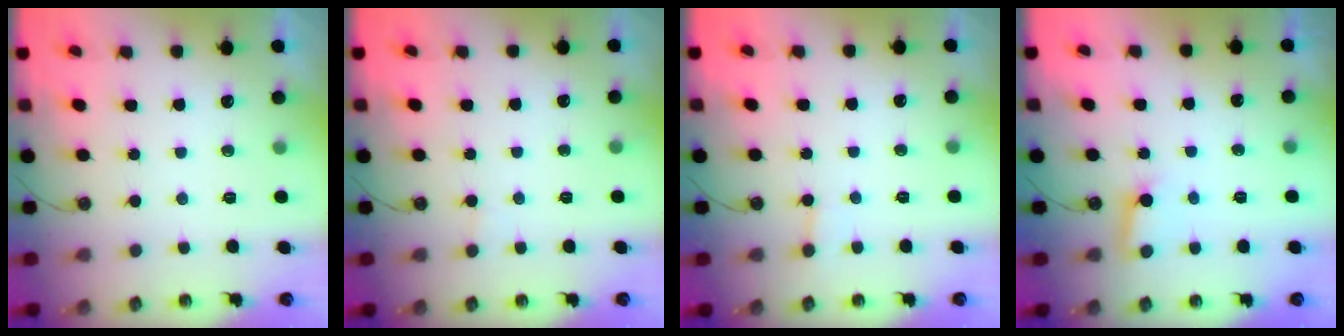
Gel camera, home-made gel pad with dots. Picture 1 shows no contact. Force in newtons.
{"total": 2.9, "press": 2.9, "slide": 0.2}
{"total": 2.4, "press": 2.4, "slide": 0.3}
{"total": 4.4, "press": 4.3, "slide": 0.4}